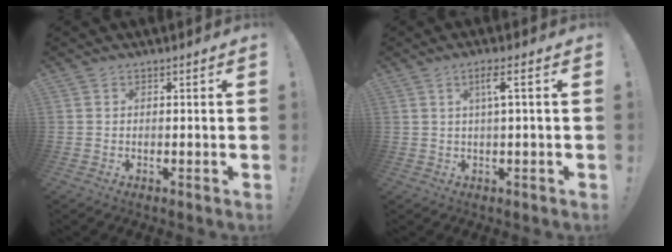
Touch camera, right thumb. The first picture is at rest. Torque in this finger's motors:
{"motor_torque": [0.05, 0.05, -0.07, 0.11, 0.12]}